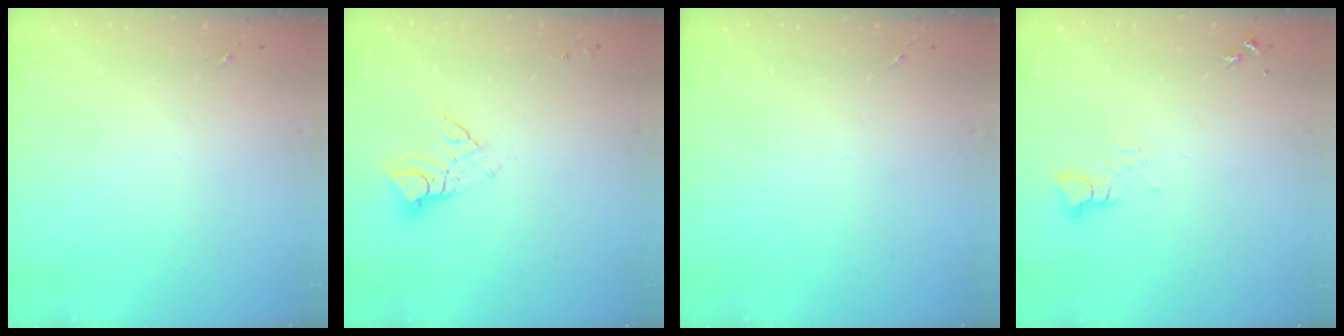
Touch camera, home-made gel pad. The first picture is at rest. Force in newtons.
{"total": 9.2, "press": 9.1, "slide": 0.8}
{"total": 0.0}
{"total": 3.4, "press": 3.4, "slide": 0.3}